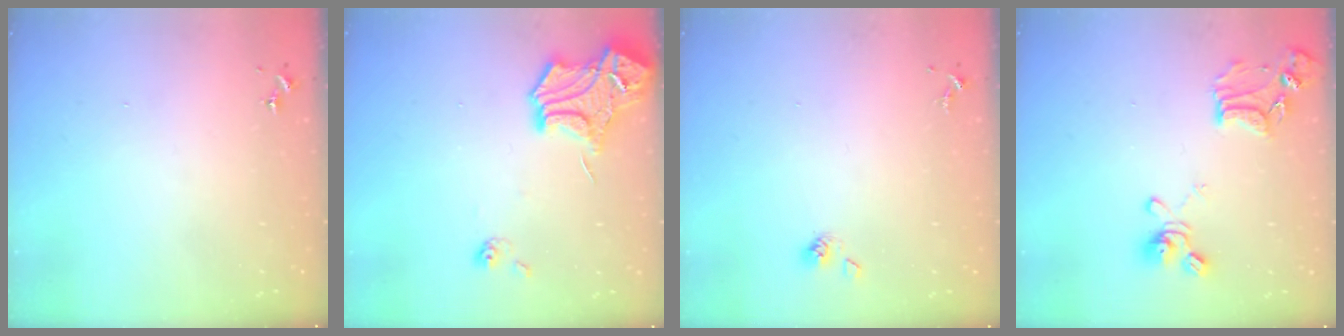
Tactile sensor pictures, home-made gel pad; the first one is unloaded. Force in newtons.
{"total": 15.5, "press": 15.4, "slide": 1.4}
{"total": 4.6, "press": 4.1, "slide": 2.2}
{"total": 14.6, "press": 14.6, "slide": 1.4}